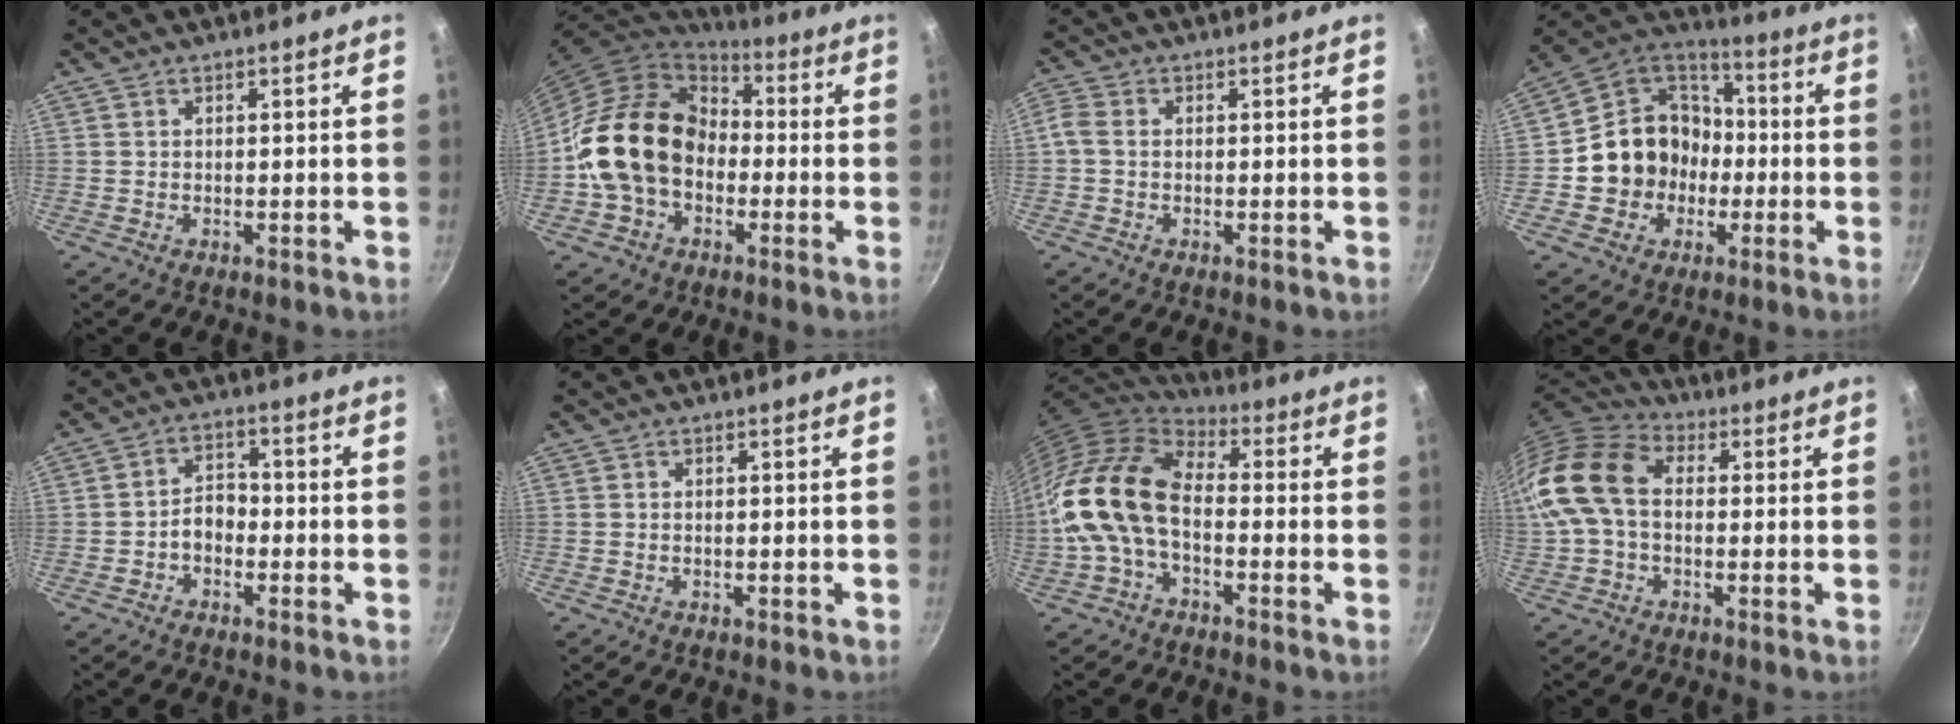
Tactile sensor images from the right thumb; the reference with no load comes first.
{"total": 18.3, "force": [-2.3, 14.2, 11.4], "torque": [-0.176, 0.051, -0.050]}
{"total": 2.6, "force": [-0.4, 1.9, 1.7], "torque": [-0.043, 0.007, -0.017]}
{"total": 15.8, "force": [-2.5, 14.1, 6.6], "torque": [-0.077, 0.044, -0.047]}
{"total": 4.5, "force": [-1.7, 3.1, 2.7], "torque": [-0.024, 0.029, -0.035]}
{"total": 0.0}
{"total": 15.5, "force": [-3.1, 9.1, 12.1], "torque": [-0.219, 0.034, -0.079]}
{"total": 15.5, "force": [0.3, 10.7, 11.2], "torque": [-0.210, 0.034, -0.012]}